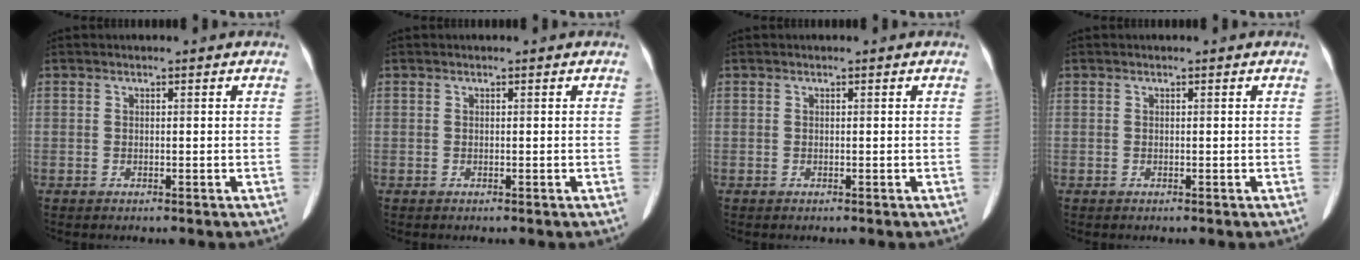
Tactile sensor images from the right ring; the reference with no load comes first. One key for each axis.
{"total": 0.0}
{"total": 0.0}
{"total": 0.0}